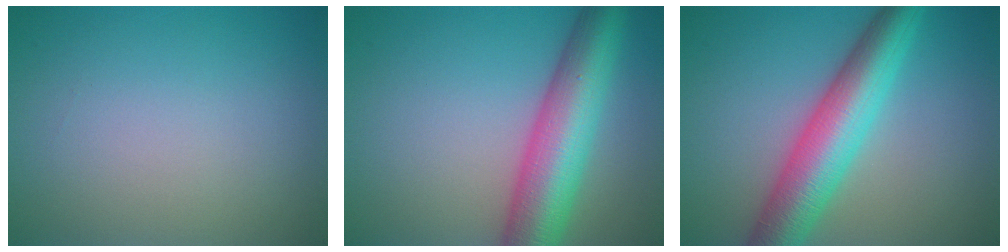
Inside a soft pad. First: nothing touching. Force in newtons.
{"total": 9.2, "press": 9.2, "slide": 0.2}
{"total": 8.0, "press": 8.0, "slide": 0.0}